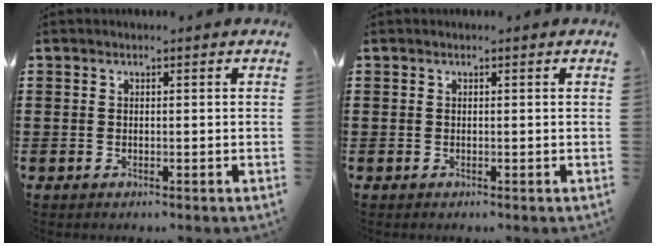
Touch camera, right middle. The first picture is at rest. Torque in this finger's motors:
{"motor_torque": [0.14, -0.15, -0.02, -0.01]}